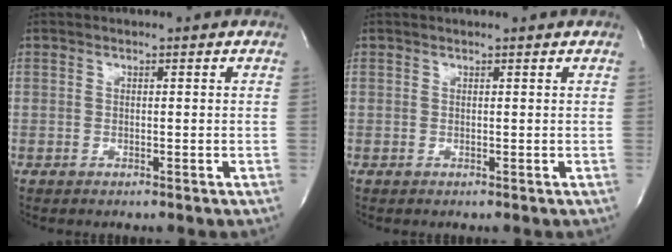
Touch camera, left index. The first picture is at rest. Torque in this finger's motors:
{"motor_torque": [0.16, -0.11, -0.03, -0.01]}